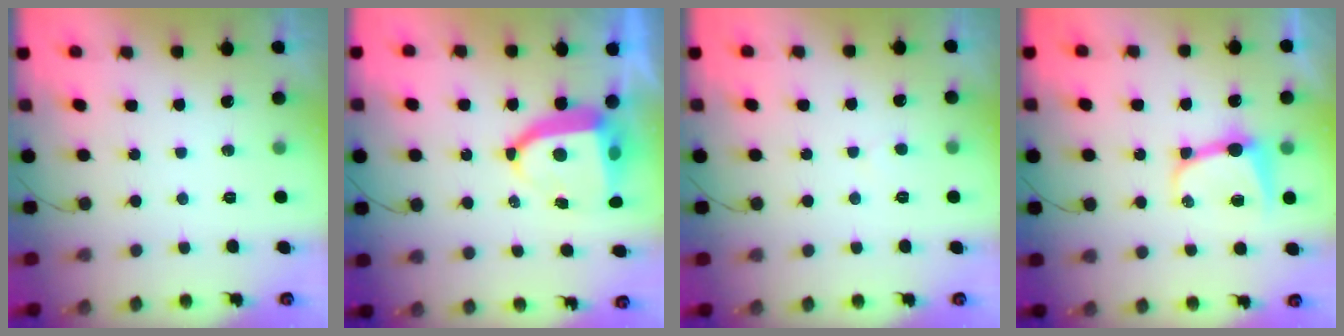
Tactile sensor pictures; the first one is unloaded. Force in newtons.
{"total": 9.6, "press": 9.6, "slide": 1.0}
{"total": 2.6, "press": 2.6, "slide": 0.2}
{"total": 8.6, "press": 8.6, "slide": 1.0}